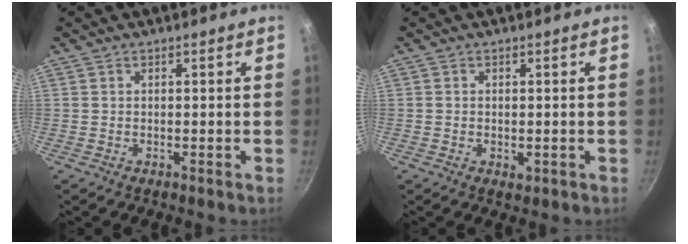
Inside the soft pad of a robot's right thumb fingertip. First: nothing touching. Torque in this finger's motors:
{"motor_torque": [-0.27, 0.02, -0.30, 0.48, -0.03]}